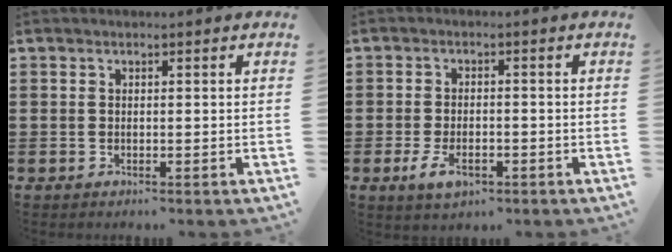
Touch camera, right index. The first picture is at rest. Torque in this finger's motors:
{"motor_torque": [1.07, 1.07, 0.14, 0.04]}